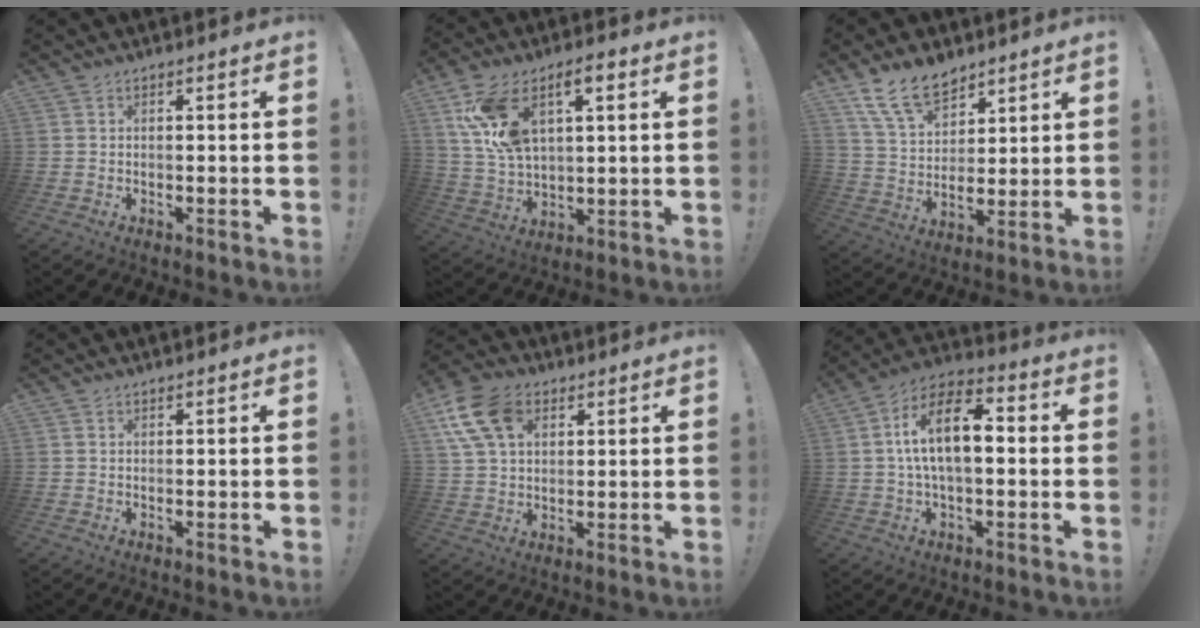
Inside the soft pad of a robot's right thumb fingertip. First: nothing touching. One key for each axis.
{"total": 14.1, "fx": 6.3, "fy": 7.4, "fz": 10.2, "tx": -0.194, "ty": -0.014, "tz": 0.112}
{"total": 14.0, "fx": 9.4, "fy": 8.1, "fz": 6.5, "tx": -0.111, "ty": -0.054, "tz": 0.179}
{"total": 0.0}
{"total": 14.5, "fx": 5.7, "fy": 9.9, "fz": 9.0, "tx": -0.174, "ty": -0.012, "tz": 0.113}
{"total": 15.3, "fx": 1.7, "fy": 7.5, "fz": 13.2, "tx": -0.231, "ty": 0.007, "tz": 0.024}